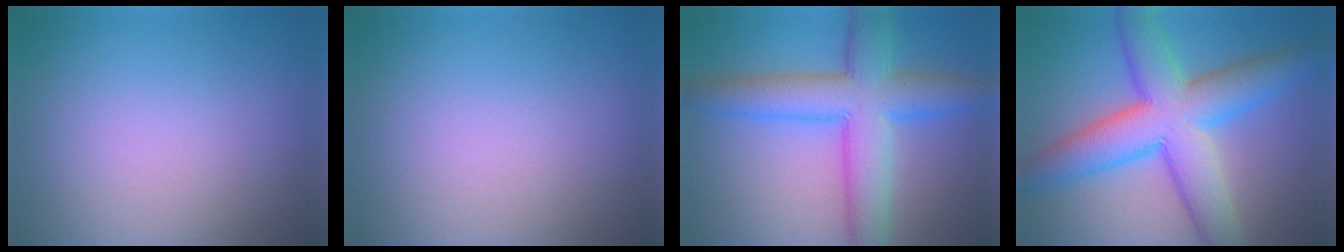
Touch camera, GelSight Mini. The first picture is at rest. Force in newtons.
{"total": 0.0}
{"total": 8.4, "press": 8.4, "slide": 0.2}
{"total": 10.2, "press": 10.2, "slide": 0.2}